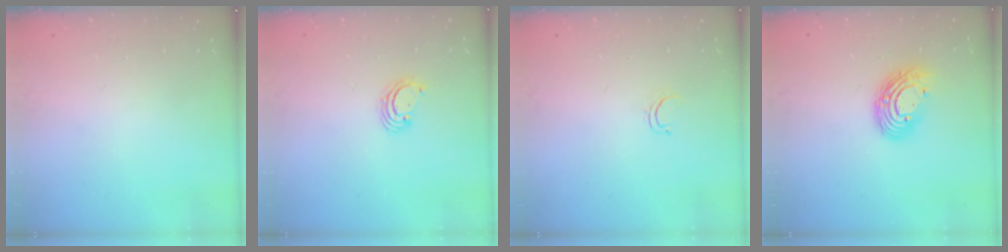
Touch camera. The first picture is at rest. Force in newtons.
{"total": 3.3, "press": 3.3, "slide": 0.2}
{"total": 2.6, "press": 2.5, "slide": 0.4}
{"total": 11.5, "press": 11.5, "slide": 0.2}